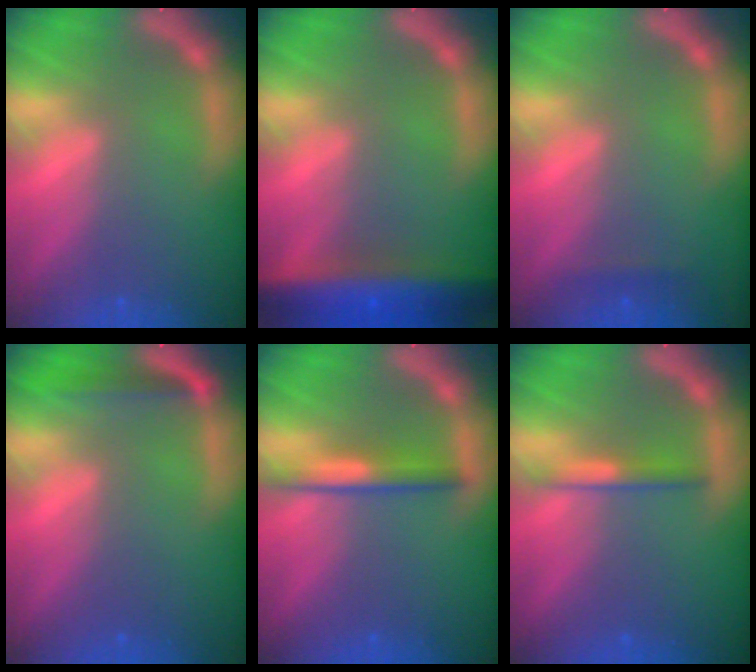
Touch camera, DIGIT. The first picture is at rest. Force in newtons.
{"total": 9.6}
{"total": 0.9}
{"total": 2.5}
{"total": 3.0}
{"total": 2.0}